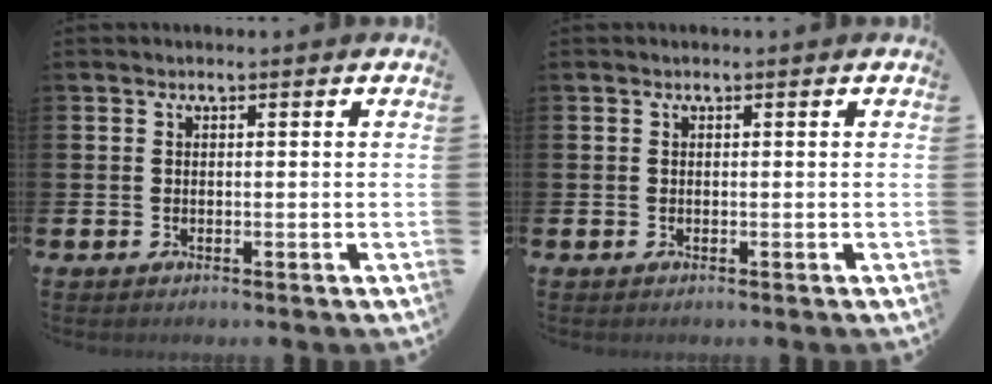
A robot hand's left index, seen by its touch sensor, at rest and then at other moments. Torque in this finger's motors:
{"motor_torque": [-0.01, 0.00, 0.04, 0.00]}